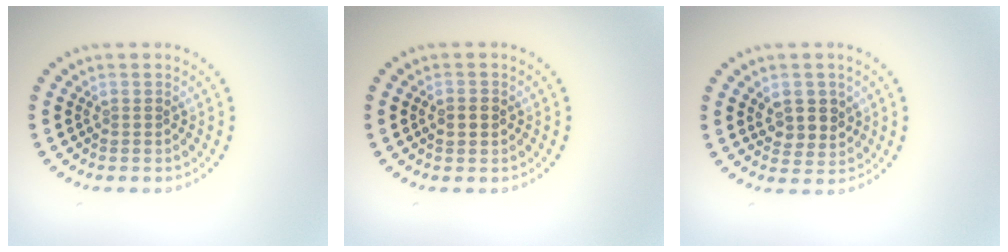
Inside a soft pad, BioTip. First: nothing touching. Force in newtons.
{"total": 1.8, "press": 1.8, "slide": 0.1}
{"total": 2.8, "press": 2.7, "slide": 0.9}